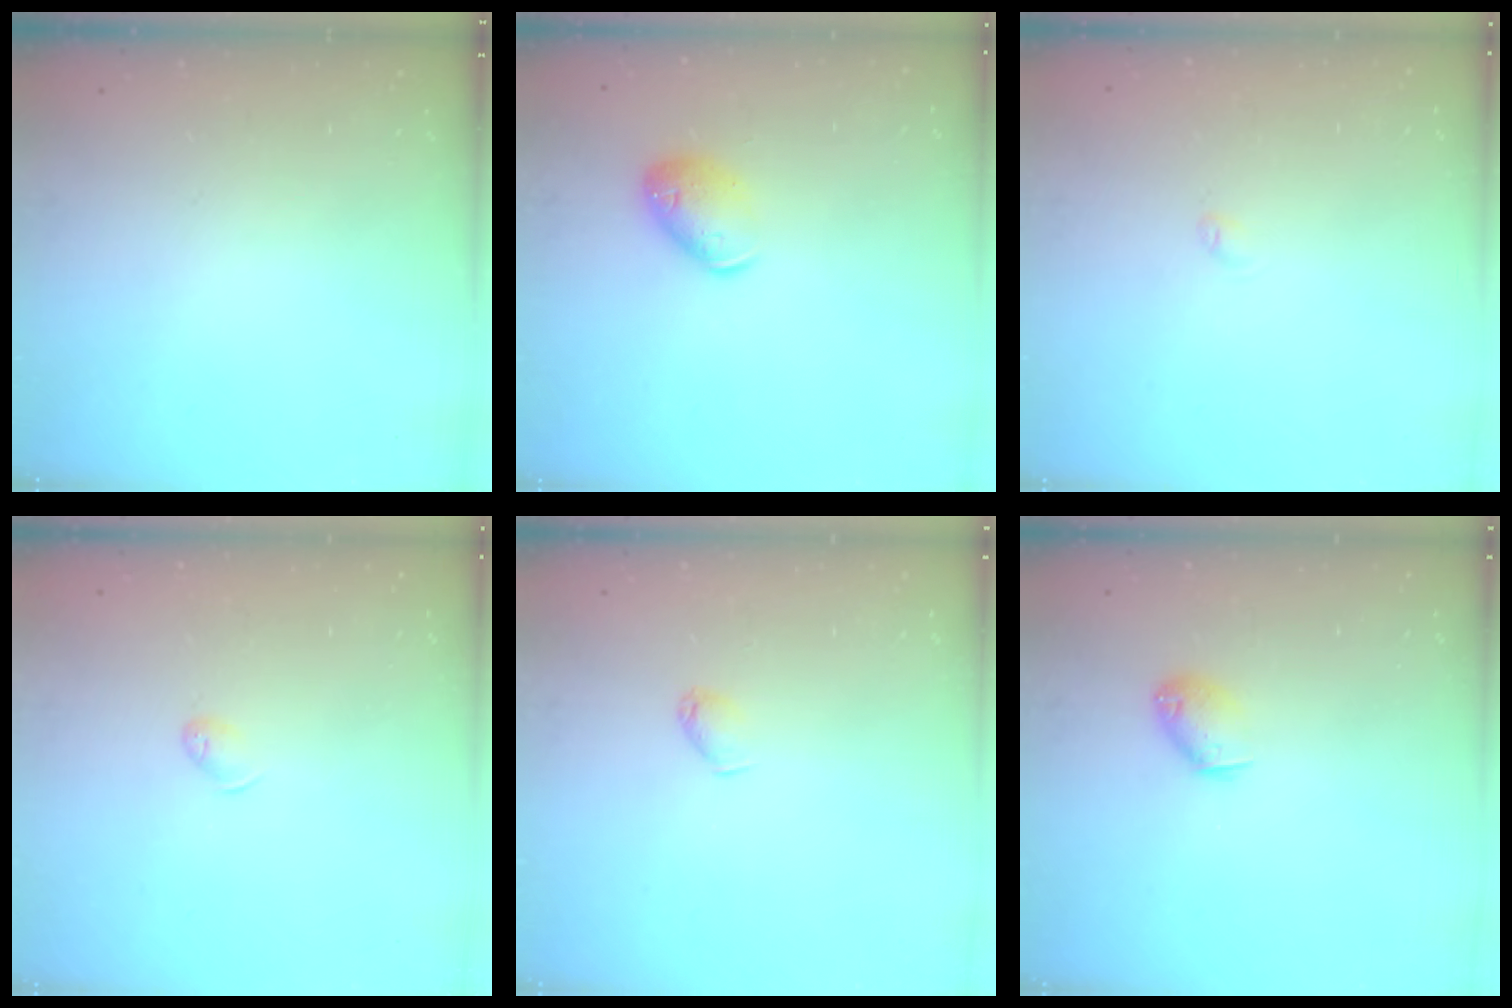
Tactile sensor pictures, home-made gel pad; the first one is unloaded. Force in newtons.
{"total": 9.7, "press": 9.5, "slide": 1.6}
{"total": 2.3, "press": 2.3, "slide": 0.3}
{"total": 4.0, "press": 4.0, "slide": 0.7}
{"total": 3.1, "press": 3.0, "slide": 0.6}
{"total": 7.6, "press": 7.5, "slide": 1.4}